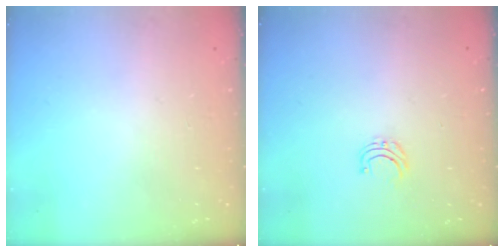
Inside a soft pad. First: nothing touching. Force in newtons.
{"total": 4.0, "press": 4.0, "slide": 0.3}